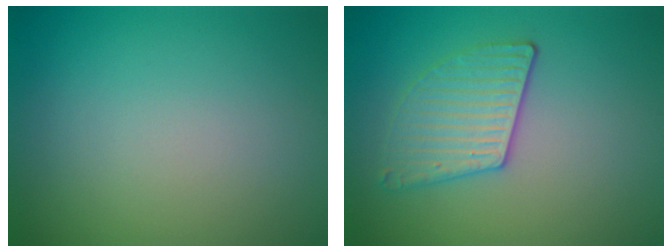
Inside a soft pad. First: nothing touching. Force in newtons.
{"total": 3.0, "press": 2.9, "slide": 0.7}